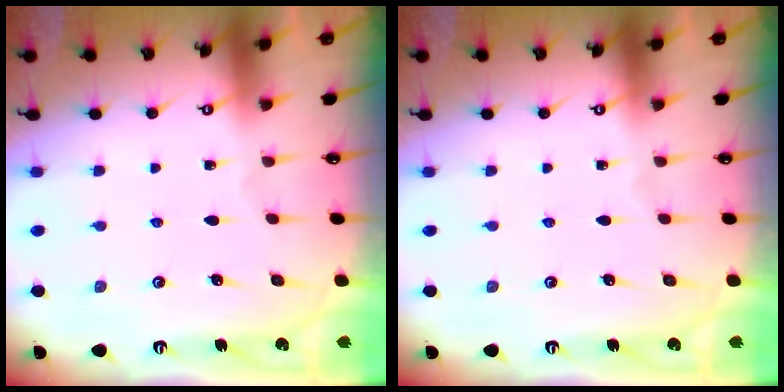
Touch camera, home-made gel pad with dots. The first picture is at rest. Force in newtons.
{"total": 0.0}